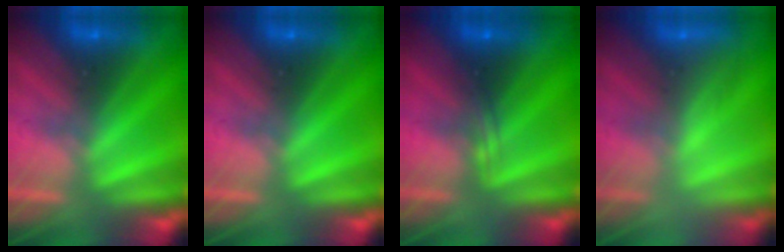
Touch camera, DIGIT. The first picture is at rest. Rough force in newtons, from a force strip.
{"total": 0.0}
{"total": 2.3}
{"total": 2.2}